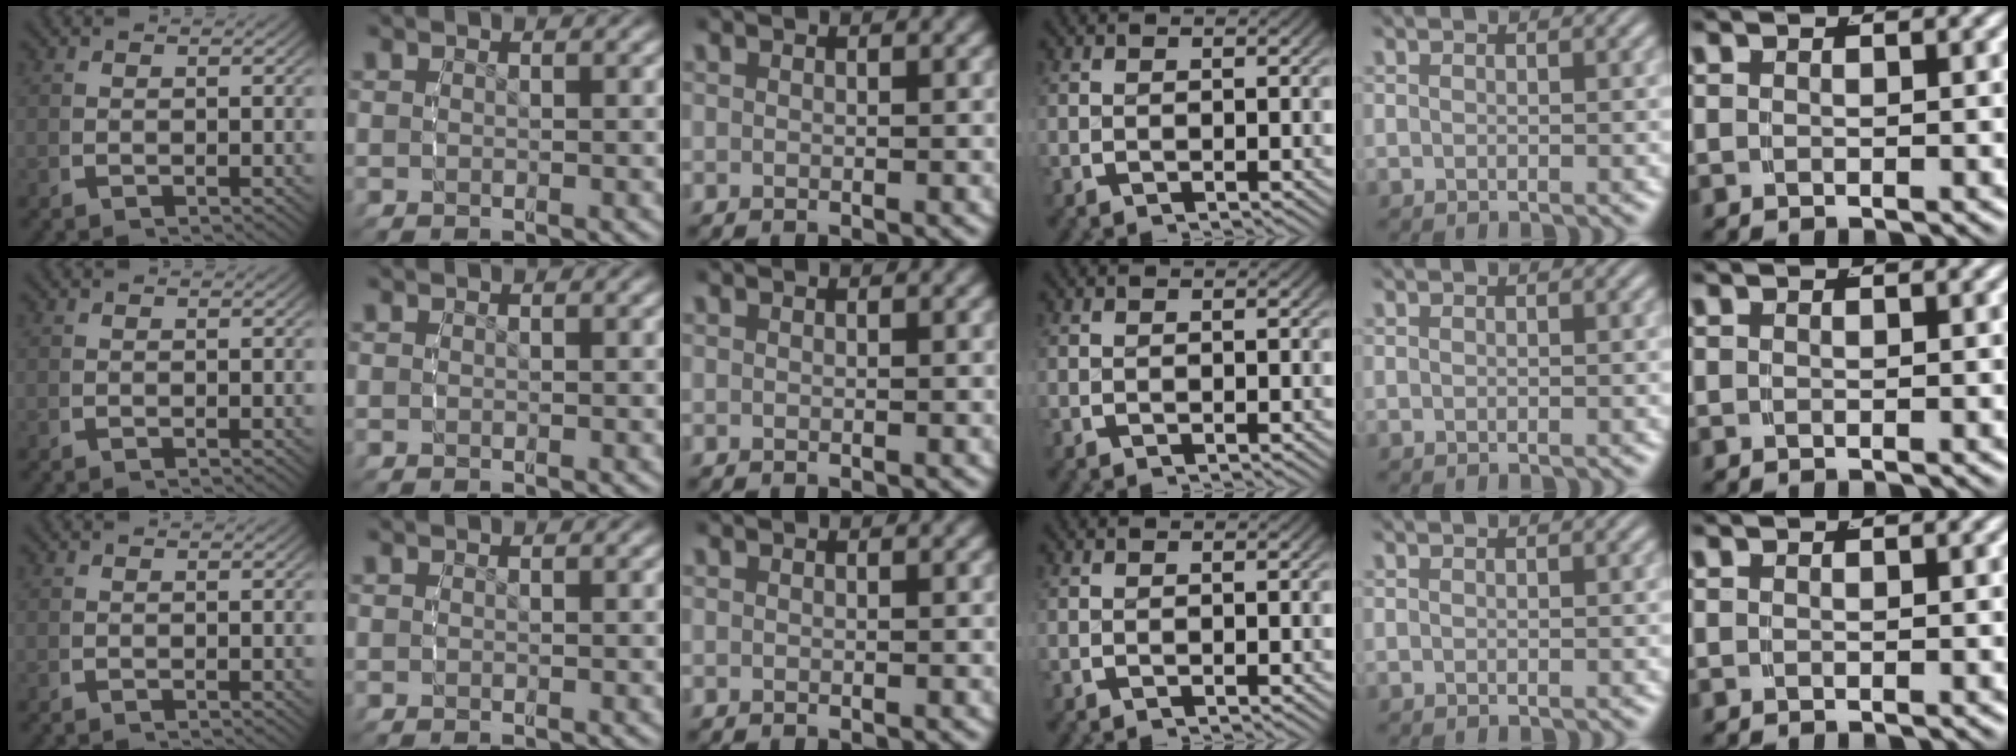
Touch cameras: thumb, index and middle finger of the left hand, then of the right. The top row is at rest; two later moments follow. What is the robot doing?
{"motion": "reach", "object": "coat"}